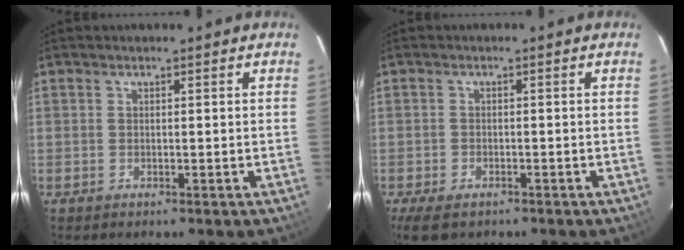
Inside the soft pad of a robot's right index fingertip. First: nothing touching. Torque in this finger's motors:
{"motor_torque": [0.39, -0.32, 0.05, 0.00]}